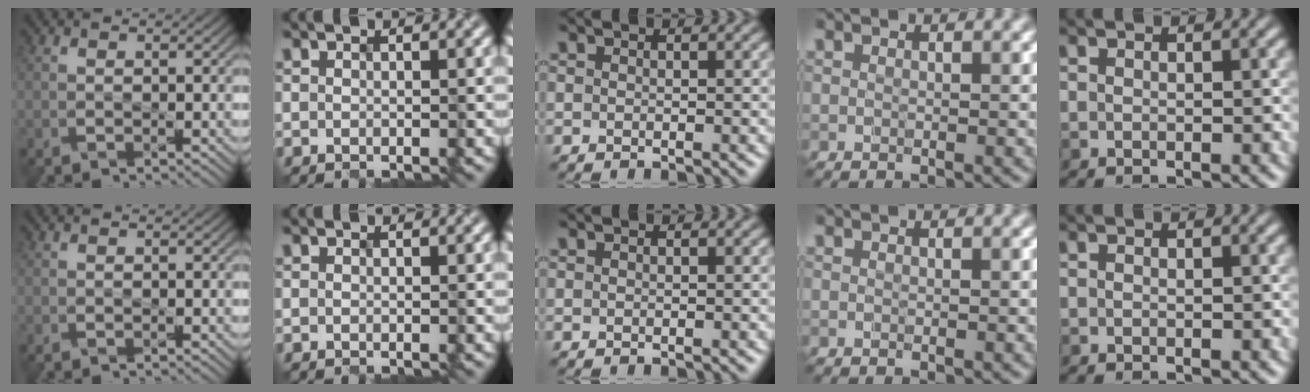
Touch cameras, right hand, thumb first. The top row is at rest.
{}